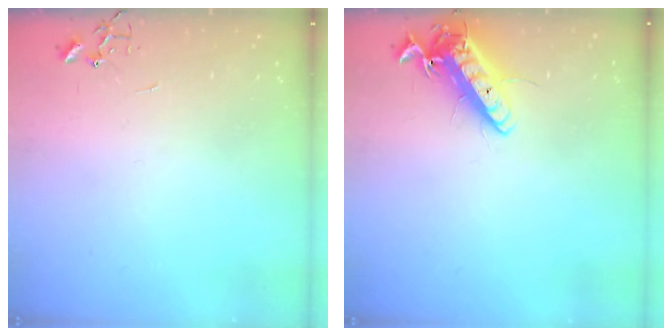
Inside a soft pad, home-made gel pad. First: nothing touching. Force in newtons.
{"total": 14.0, "press": 13.9, "slide": 2.0}